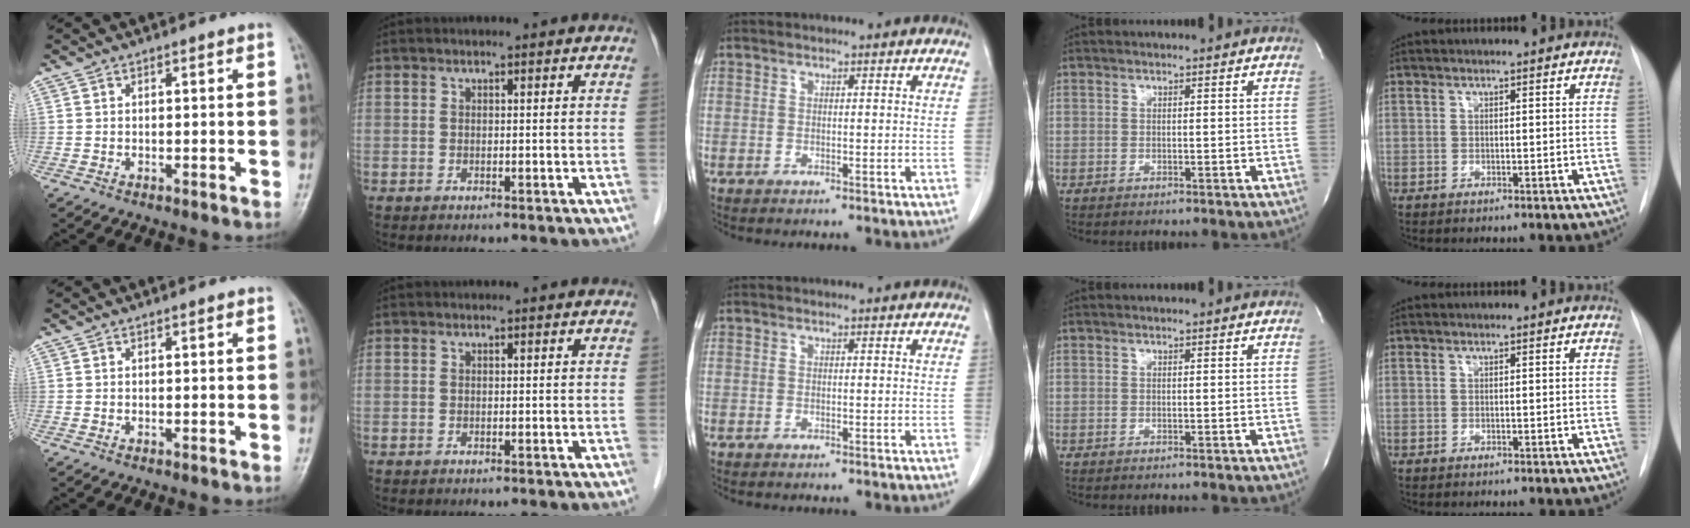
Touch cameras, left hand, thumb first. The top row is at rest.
{}